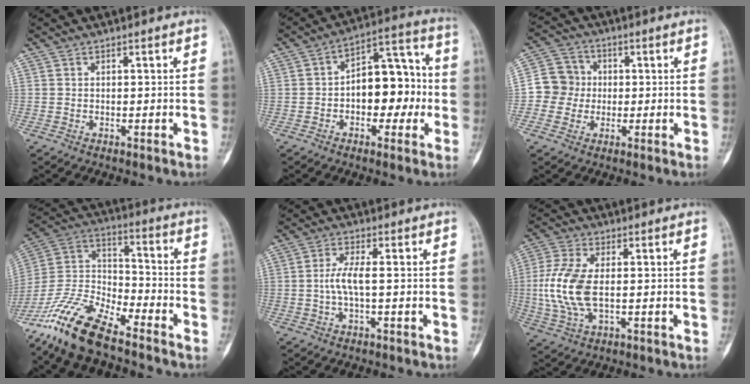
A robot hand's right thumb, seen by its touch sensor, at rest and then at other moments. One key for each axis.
{"total": 14.0, "fx": -1.4, "fy": 8.4, "fz": 11.1, "tx": -0.118, "ty": 0.049, "tz": -0.025}
{"total": 7.3, "fx": -0.4, "fy": 7.1, "fz": 1.7, "tx": 0.004, "ty": 0.017, "tz": -0.018}
{"total": 15.9, "fx": -12.3, "fy": 4.6, "fz": 9.0, "tx": -0.176, "ty": 0.061, "tz": -0.242}
{"total": 6.6, "fx": -0.1, "fy": 1.4, "fz": 6.4, "tx": -0.150, "ty": 0.012, "tz": -0.006}
{"total": 11.1, "fx": -0.2, "fy": 5.7, "fz": 9.5, "tx": -0.220, "ty": 0.002, "tz": -0.005}